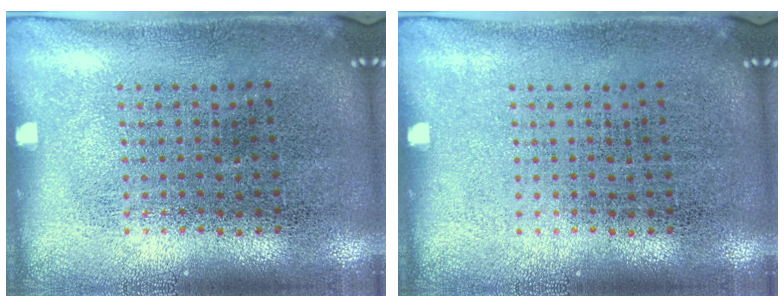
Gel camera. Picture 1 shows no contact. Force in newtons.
{"total": 0.0}